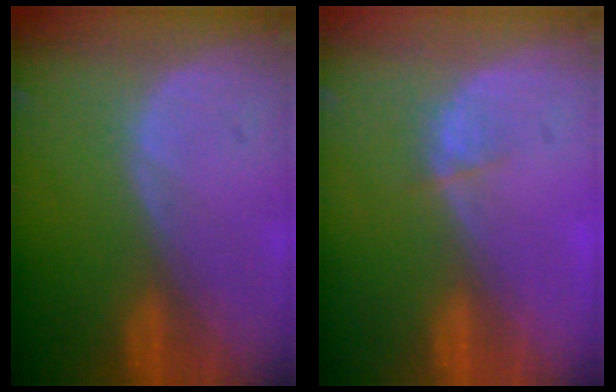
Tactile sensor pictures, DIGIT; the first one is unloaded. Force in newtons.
{"total": 1.1, "press": 1.0, "slide": 0.4}